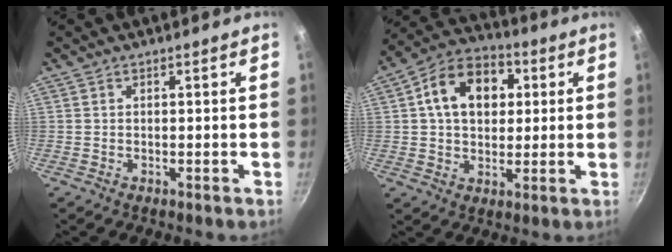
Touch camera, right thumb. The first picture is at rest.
{"total": 14.1, "force": [3.2, 10.1, 9.3], "torque": [-0.119, 0.017, 0.038]}